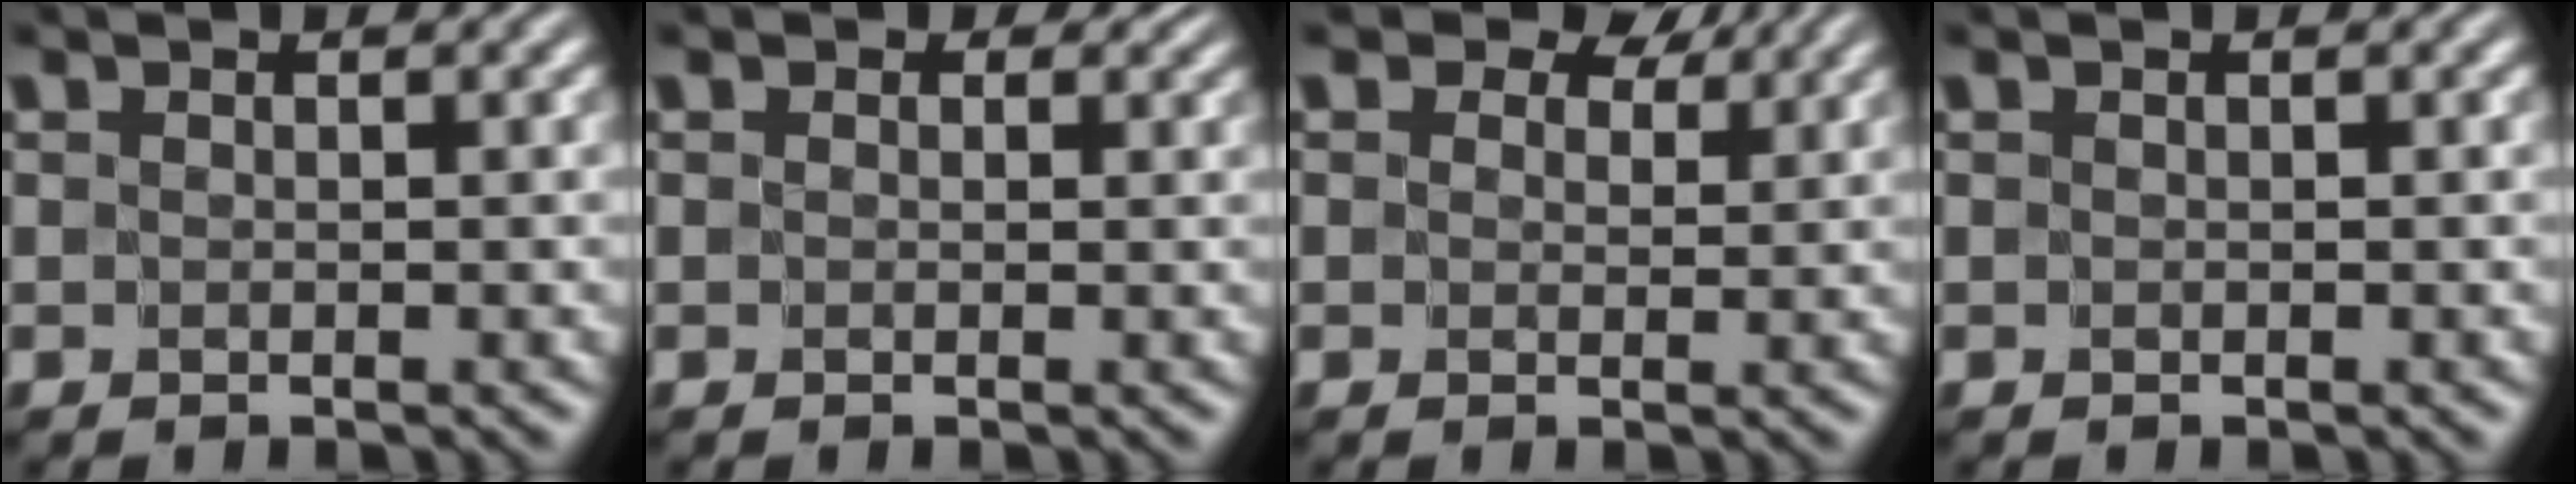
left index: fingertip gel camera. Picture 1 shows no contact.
{"total": 0.7, "force": [0.3, 0.6, 0.3], "torque": [-0.002, 0.000, -0.001]}
{"total": 4.2, "force": [2.8, 2.3, 2.2], "torque": [-0.029, 0.003, 0.021]}
{"total": 0.0}